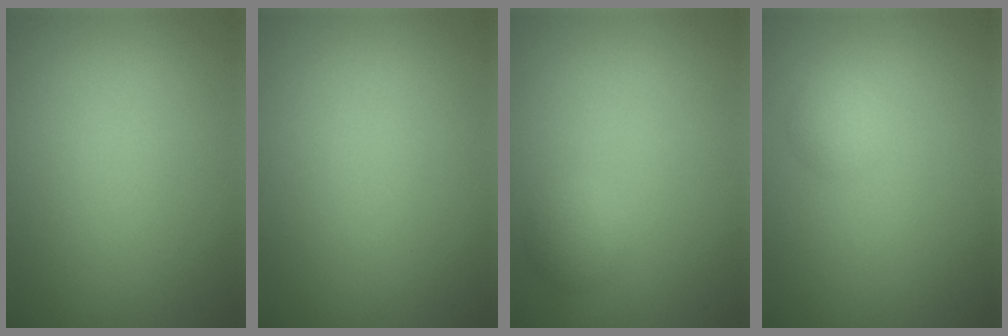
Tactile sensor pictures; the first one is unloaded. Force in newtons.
{"total": 0.0}
{"total": 1.6, "press": 1.6, "slide": 0.1}
{"total": 1.7, "press": 1.7, "slide": 0.1}